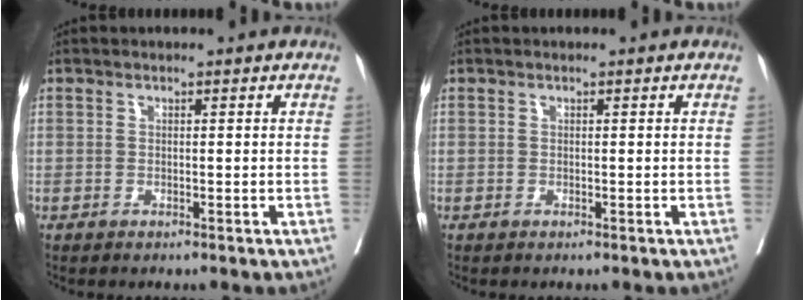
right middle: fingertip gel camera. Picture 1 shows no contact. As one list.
[{"total": 0.0}]